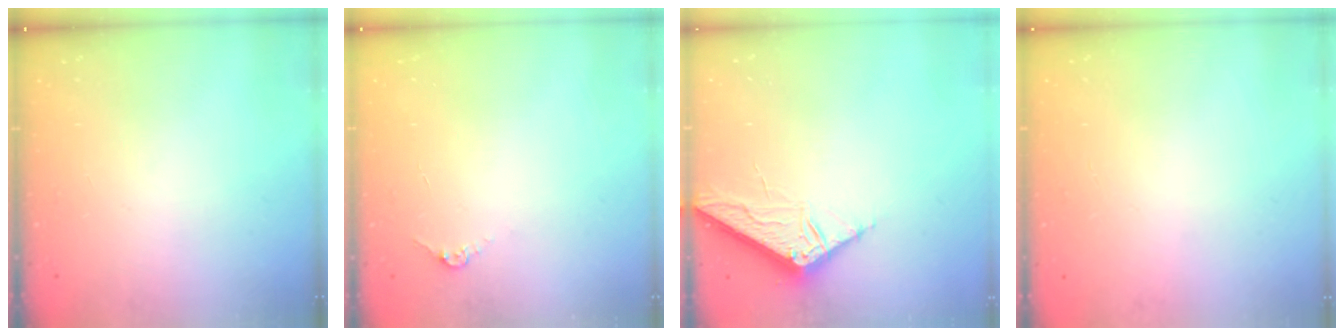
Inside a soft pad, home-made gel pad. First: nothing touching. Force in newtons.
{"total": 3.7, "press": 3.6, "slide": 0.4}
{"total": 7.4, "press": 7.3, "slide": 0.8}
{"total": 0.0}